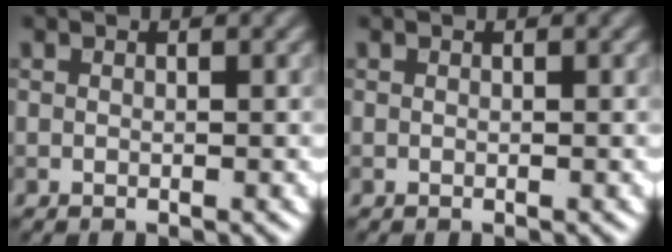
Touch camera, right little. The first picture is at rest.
{"total": 0.0}